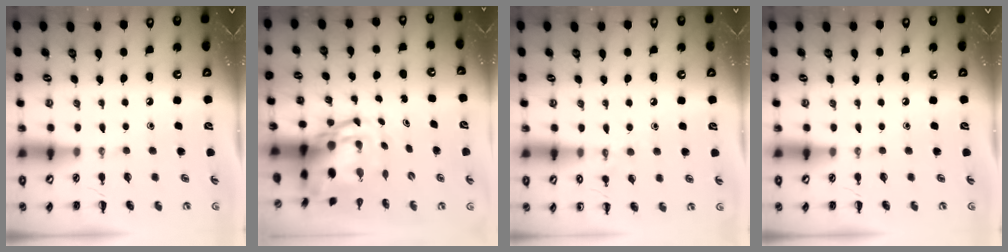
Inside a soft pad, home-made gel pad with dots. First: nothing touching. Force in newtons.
{"total": 6.7, "press": 6.4, "slide": 1.9}
{"total": 6.6, "press": 6.3, "slide": 2.0}
{"total": 0.0}